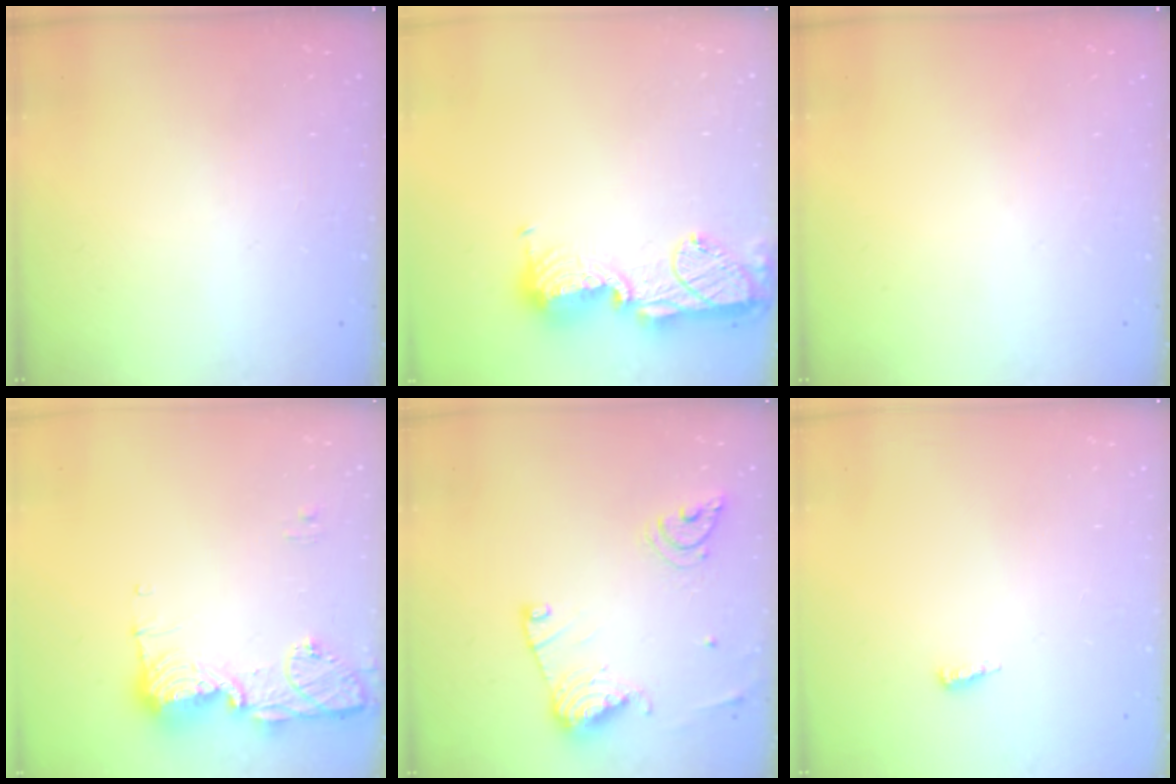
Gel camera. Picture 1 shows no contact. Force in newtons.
{"total": 16.3, "press": 15.3, "slide": 5.7}
{"total": 0.0}
{"total": 16.1, "press": 15.2, "slide": 5.3}
{"total": 14.5, "press": 14.5, "slide": 1.3}
{"total": 3.9, "press": 3.6, "slide": 1.5}